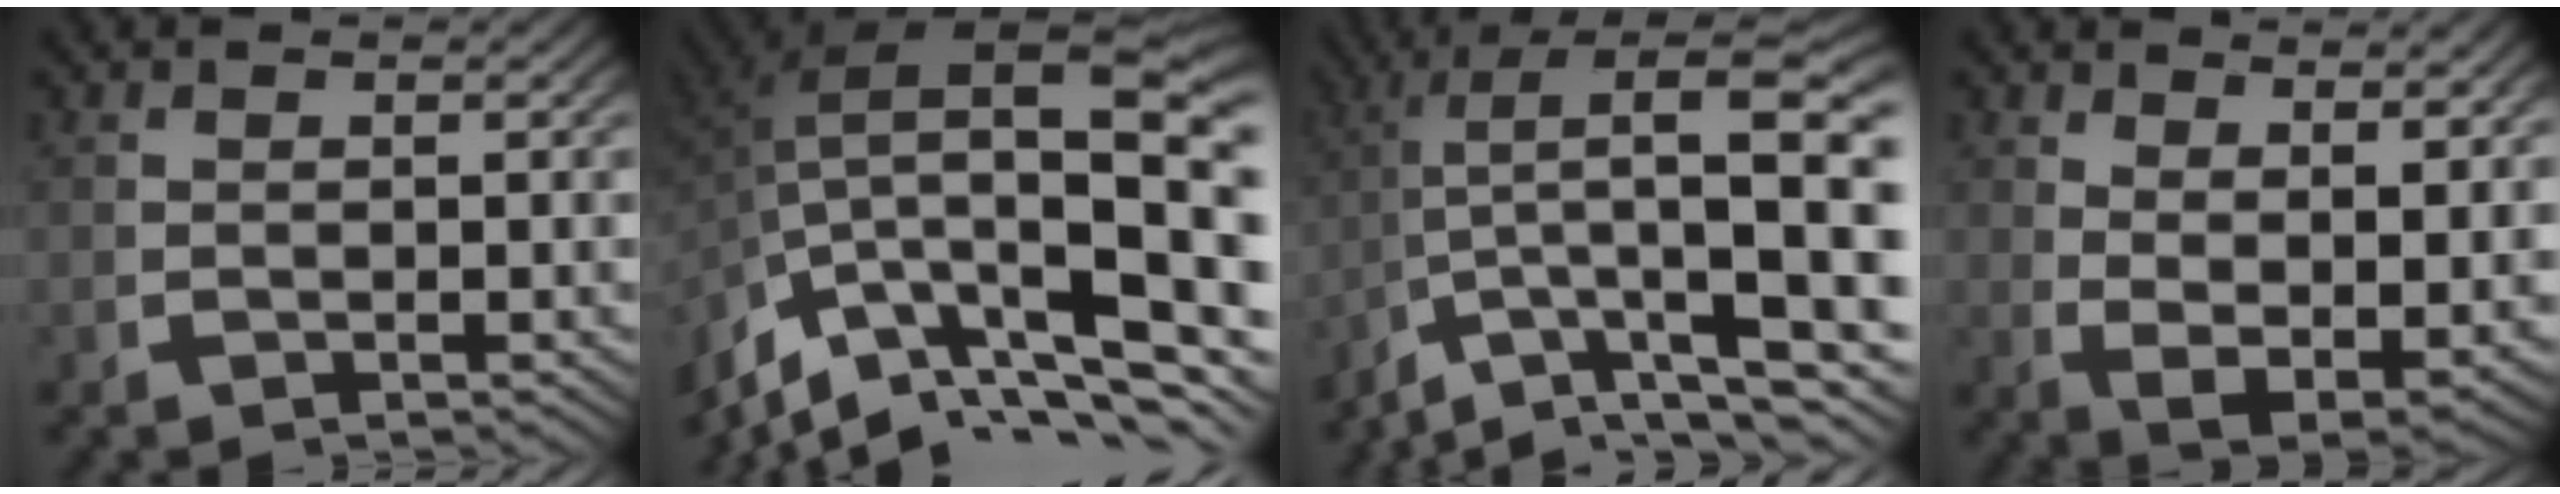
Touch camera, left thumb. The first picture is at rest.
{"total": 19.6, "force": [-1.9, 11.8, 15.5], "torque": [-0.263, -0.064, 0.004]}
{"total": 11.5, "force": [0.4, 4.8, 10.5], "torque": [-0.152, -0.009, 0.020]}
{"total": 8.8, "force": [-0.9, 6.1, 6.2], "torque": [-0.126, -0.058, 0.011]}